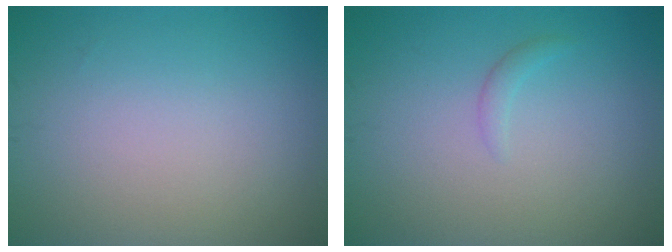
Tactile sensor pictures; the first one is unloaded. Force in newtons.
{"total": 0.8, "press": 0.8, "slide": 0.0}